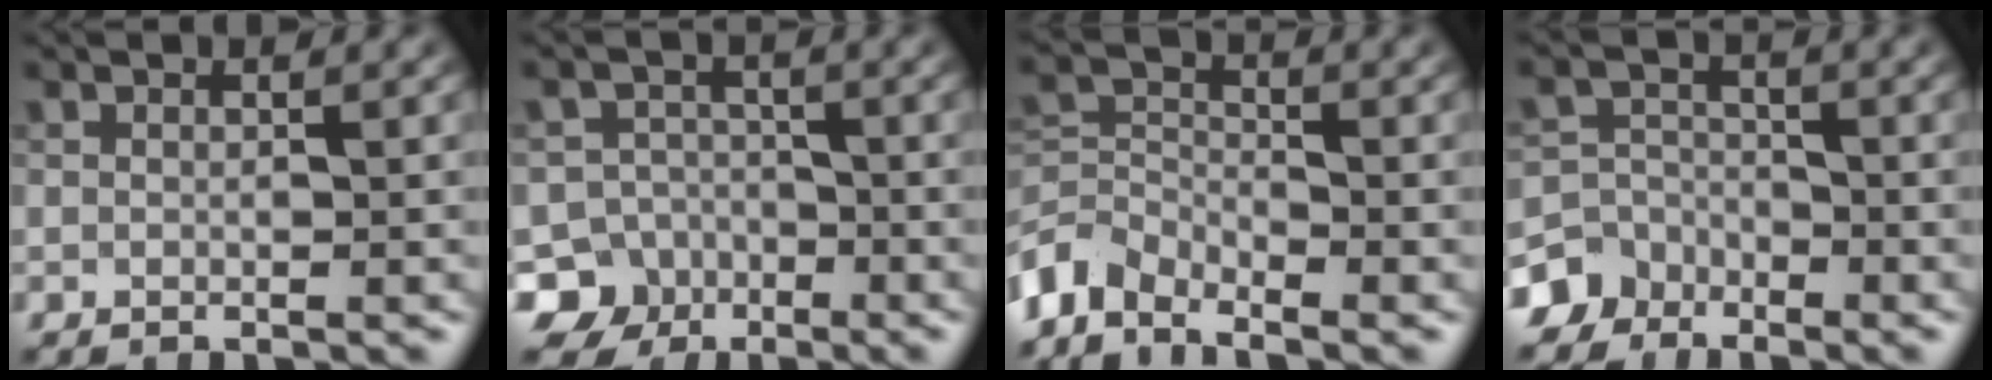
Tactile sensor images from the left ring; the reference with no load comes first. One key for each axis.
{"total": 7.7, "fx": -4.7, "fy": 6.0, "fz": 0.6, "tx": 0.008, "ty": -0.018, "tz": -0.095}
{"total": 4.9, "fx": -4.0, "fy": 2.1, "fz": 1.8, "tx": -0.039, "ty": -0.004, "tz": -0.093}
{"total": 6.0, "fx": -4.5, "fy": 3.9, "fz": 0.3, "tx": 0.012, "ty": -0.010, "tz": -0.090}